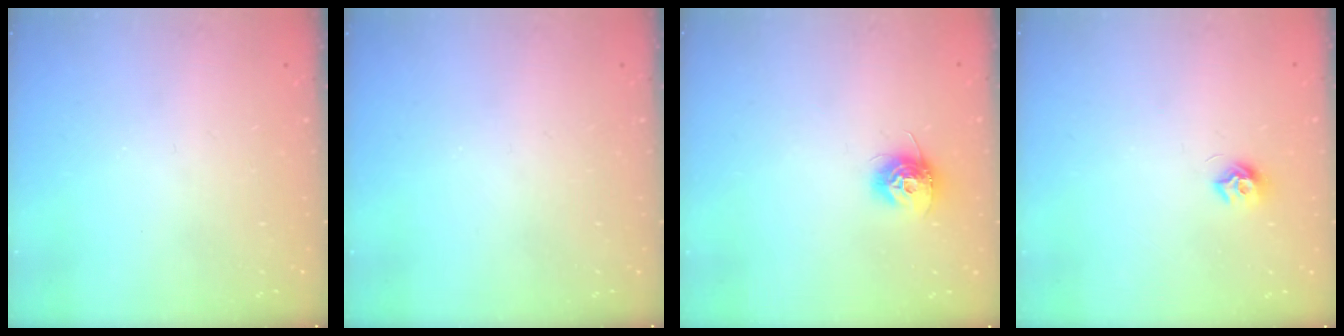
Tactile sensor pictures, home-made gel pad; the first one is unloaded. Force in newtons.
{"total": 0.0}
{"total": 9.5, "press": 9.5, "slide": 0.4}
{"total": 7.6, "press": 7.6, "slide": 0.6}